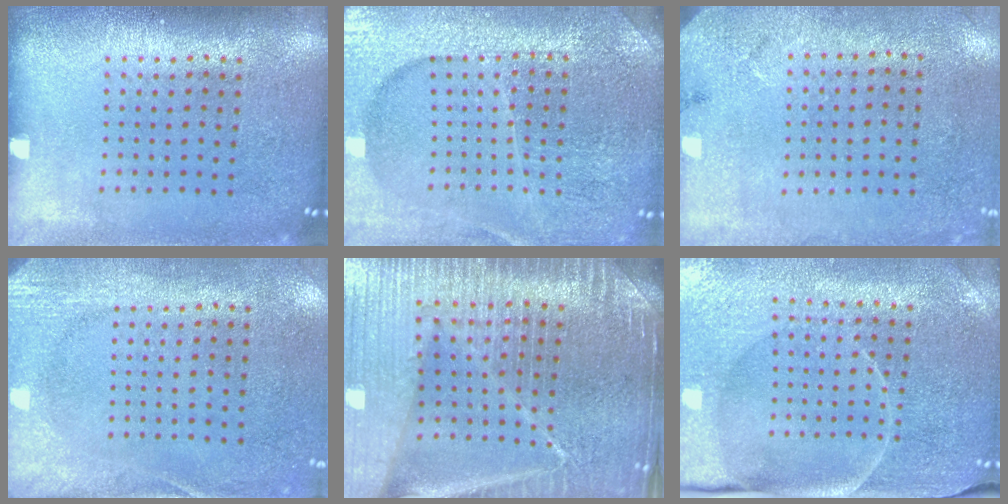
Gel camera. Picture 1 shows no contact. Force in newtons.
{"total": 4.9, "press": 4.5, "slide": 1.9}
{"total": 2.7, "press": 2.2, "slide": 1.6}
{"total": 2.7, "press": 2.1, "slide": 1.7}
{"total": 5.7, "press": 5.1, "slide": 2.4}
{"total": 3.6, "press": 3.6, "slide": 0.6}